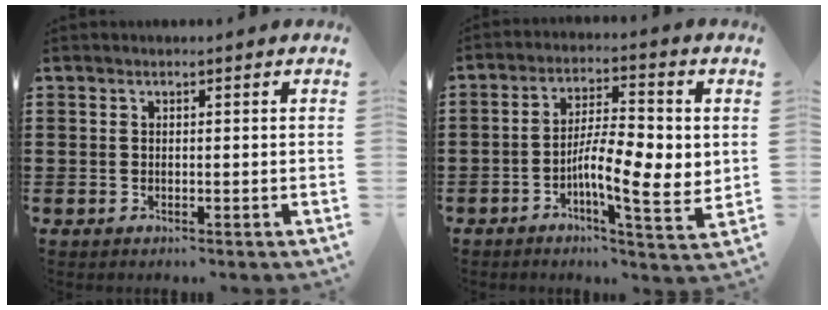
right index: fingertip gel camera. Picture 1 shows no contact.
{"total": 8.9, "force": [-0.8, 2.7, 8.5], "torque": [-0.154, -0.009, -0.019]}